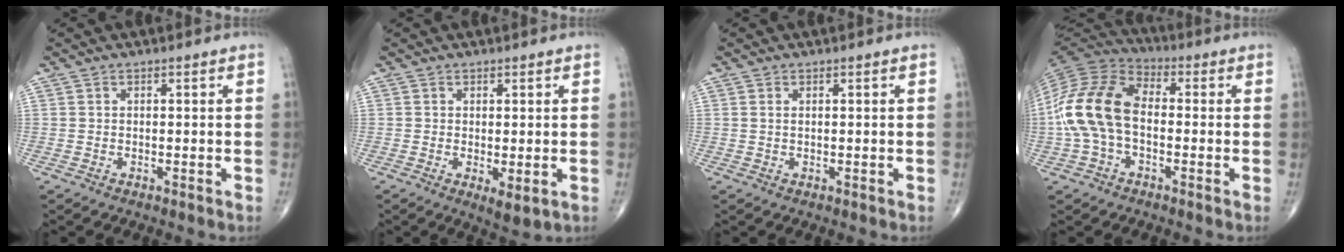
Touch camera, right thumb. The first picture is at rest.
{"total": 3.6, "force": [-0.6, 1.3, 3.3], "torque": [-0.049, -0.013, -0.004]}
{"total": 0.7, "force": [0.2, 0.3, 0.5], "torque": [-0.015, 0.004, 0.006]}
{"total": 15.3, "force": [-1.3, 9.5, 12.0], "torque": [-0.246, 0.036, -0.035]}